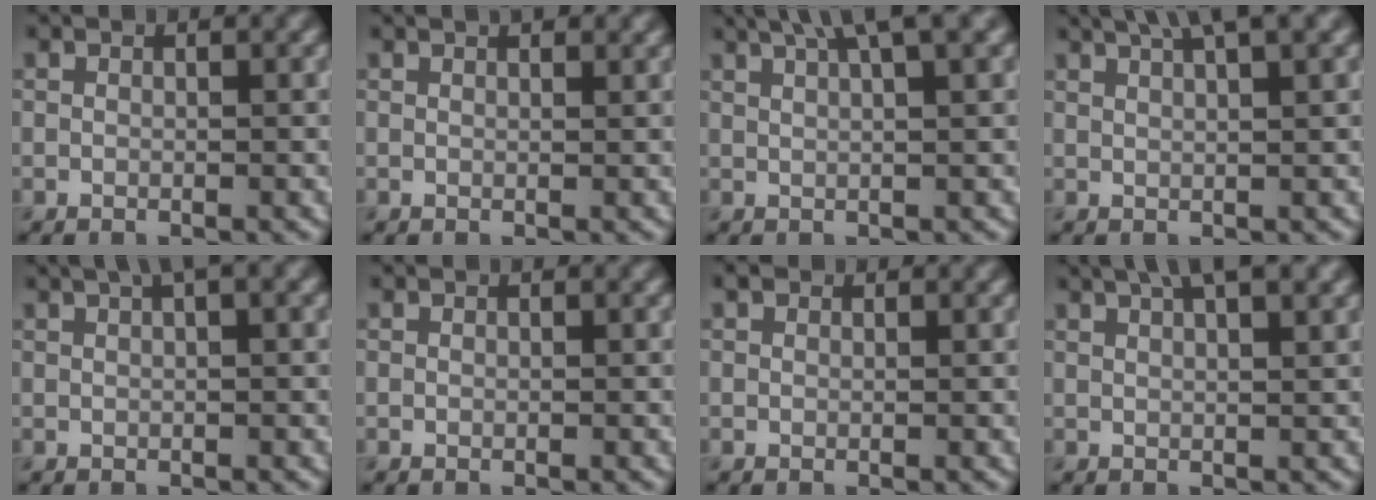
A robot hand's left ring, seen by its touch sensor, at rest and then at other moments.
{"total": 1.8, "force": [1.4, 0.5, 0.9], "torque": [-0.013, 0.001, 0.010]}
{"total": 5.4, "force": [3.5, 1.1, 4.0], "torque": [-0.046, 0.023, 0.039]}
{"total": 5.1, "force": [3.5, 1.0, 3.6], "torque": [-0.039, 0.017, 0.038]}
{"total": 3.0, "force": [1.8, 0.6, 2.3], "torque": [-0.031, 0.010, 0.027]}
{"total": 0.0}
{"total": 0.8, "force": [0.6, 0.4, 0.2], "torque": [-0.003, 0.002, 0.010]}
{"total": 5.8, "force": [3.8, 1.8, 4.1], "torque": [-0.036, 0.024, 0.031]}